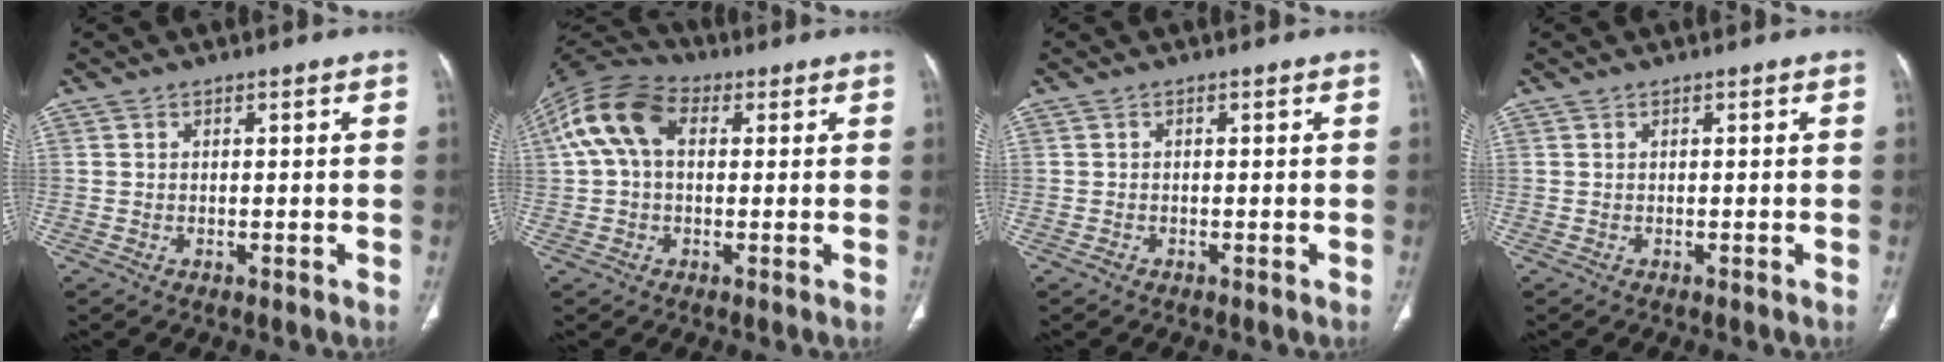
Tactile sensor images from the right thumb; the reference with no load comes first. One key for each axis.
{"total": 12.5, "fx": 2.7, "fy": 8.2, "fz": 9.0, "tx": -0.180, "ty": 0.039, "tz": 0.041}
{"total": 0.7, "fx": -0.4, "fy": 0.5, "fz": 0.2, "tx": -0.003, "ty": 0.001, "tz": -0.010}
{"total": 0.0}